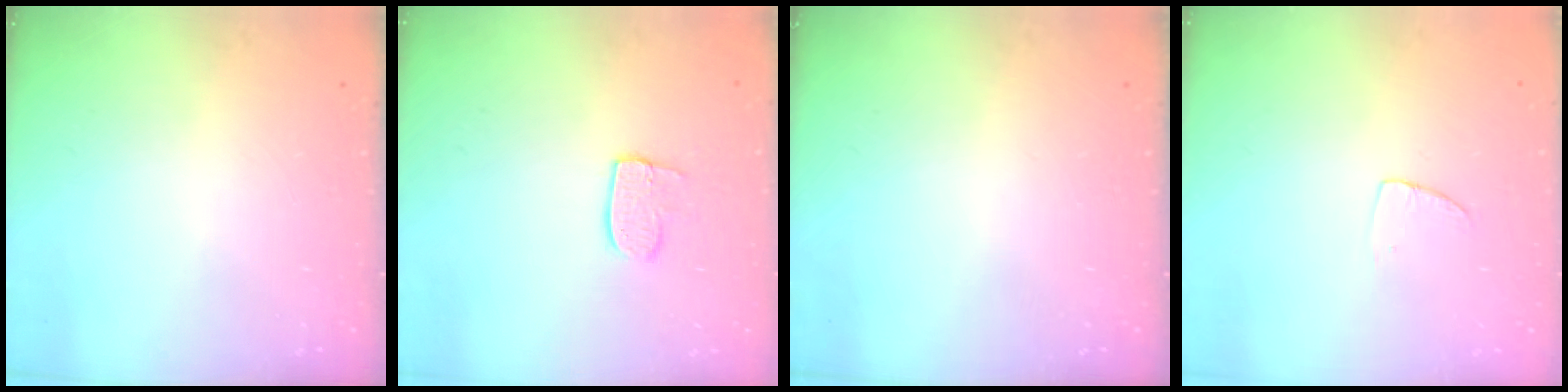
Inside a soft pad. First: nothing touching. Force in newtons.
{"total": 6.7, "press": 6.7, "slide": 0.2}
{"total": 0.0}
{"total": 4.0, "press": 4.0, "slide": 0.3}